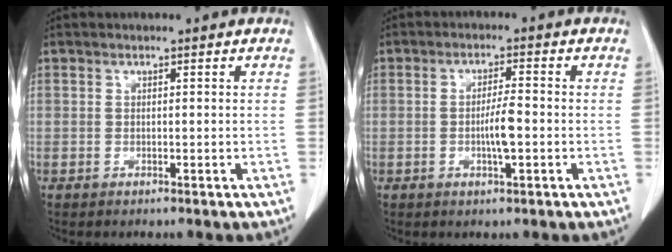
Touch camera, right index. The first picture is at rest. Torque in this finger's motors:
{"motor_torque": [0.66, 0.19, 0.38, 0.05]}